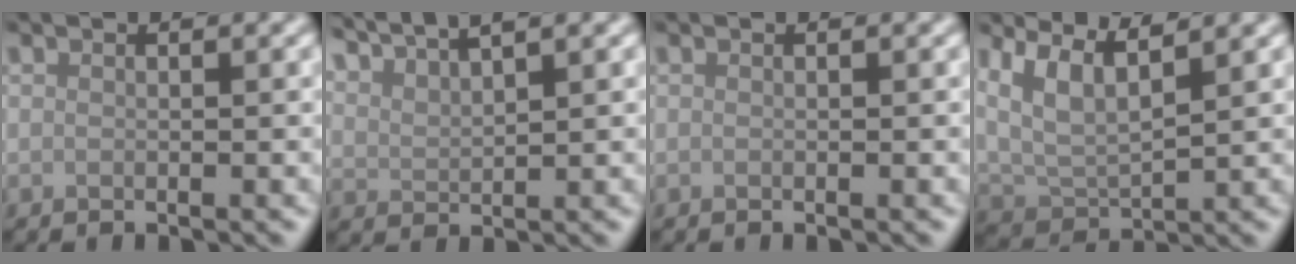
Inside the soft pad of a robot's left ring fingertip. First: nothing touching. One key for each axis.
{"total": 5.2, "fx": 4.5, "fy": 0.9, "fz": 2.6, "tx": -0.046, "ty": 0.016, "tz": 0.064}
{"total": 0.0}
{"total": 5.8, "fx": 3.6, "fy": 2.0, "fz": 4.0, "tx": -0.083, "ty": 0.003, "tz": 0.073}